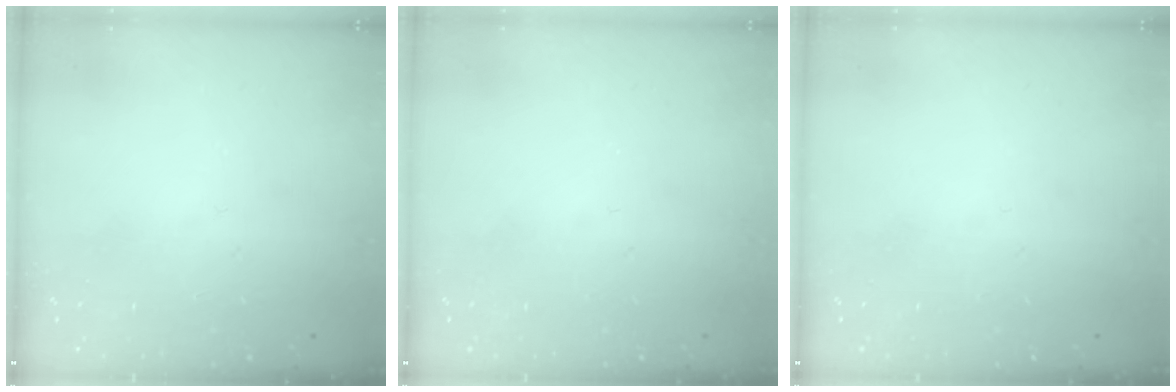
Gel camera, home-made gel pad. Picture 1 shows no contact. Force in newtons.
{"total": 0.0}
{"total": 0.0}